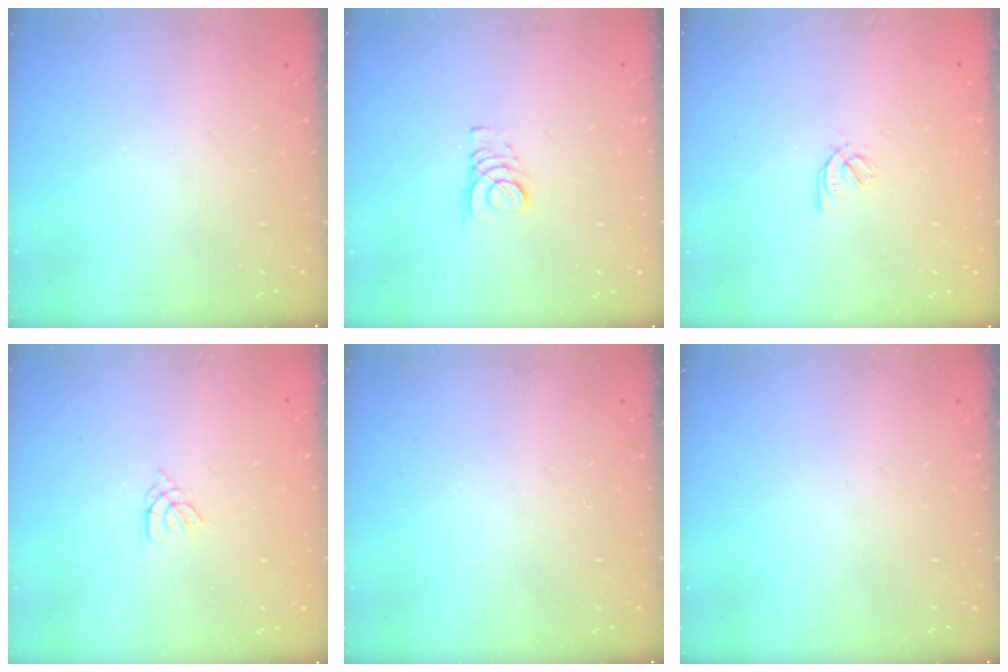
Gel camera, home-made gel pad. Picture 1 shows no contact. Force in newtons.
{"total": 3.4, "press": 3.4, "slide": 0.5}
{"total": 2.1, "press": 2.0, "slide": 0.7}
{"total": 1.1, "press": 1.0, "slide": 0.3}
{"total": 0.0}
{"total": 0.0}